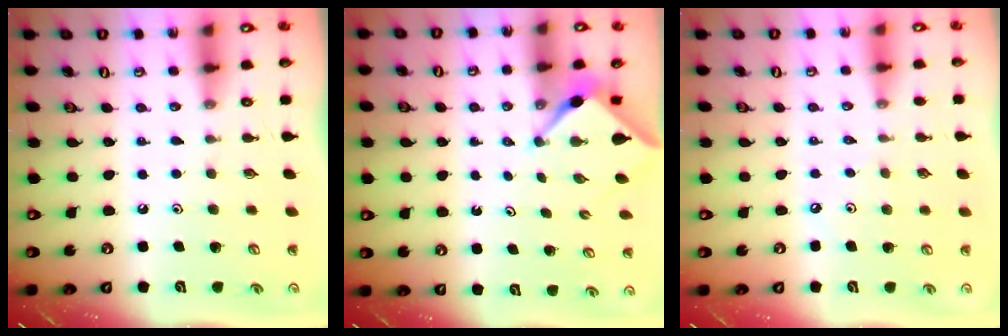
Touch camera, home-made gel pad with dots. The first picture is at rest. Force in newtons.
{"total": 3.2, "press": 3.2, "slide": 0.4}
{"total": 2.8, "press": 2.8, "slide": 0.5}